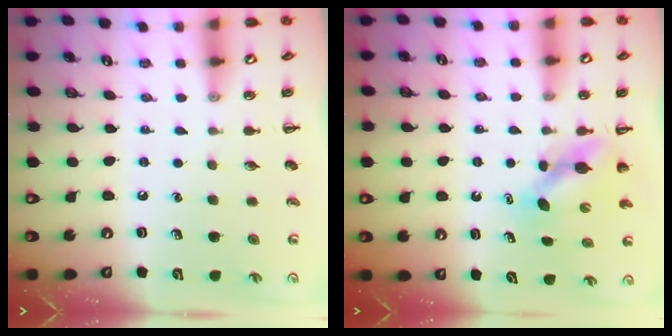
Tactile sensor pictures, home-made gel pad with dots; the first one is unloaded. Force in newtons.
{"total": 5.2, "press": 5.2, "slide": 0.3}